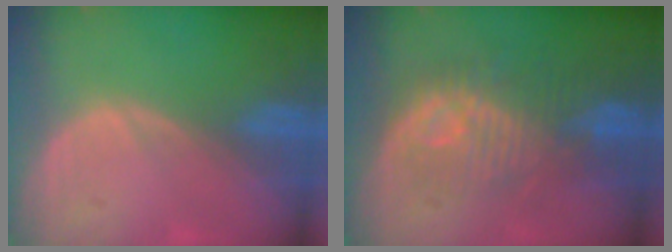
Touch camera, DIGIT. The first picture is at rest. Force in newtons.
{"total": 9.4, "press": 9.4, "slide": 1.2}